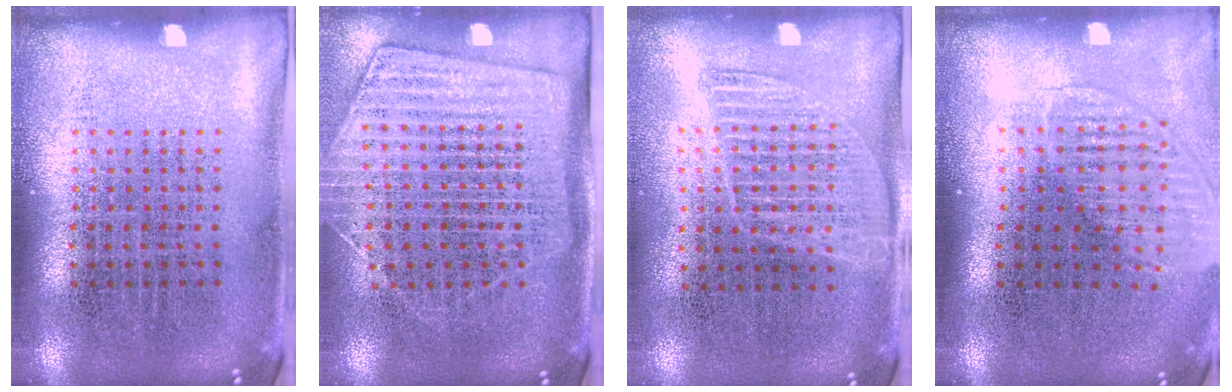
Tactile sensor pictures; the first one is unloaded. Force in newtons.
{"total": 1.8, "press": 1.5, "slide": 1.1}
{"total": 1.0, "press": 0.9, "slide": 0.5}
{"total": 1.3, "press": 1.1, "slide": 0.7}